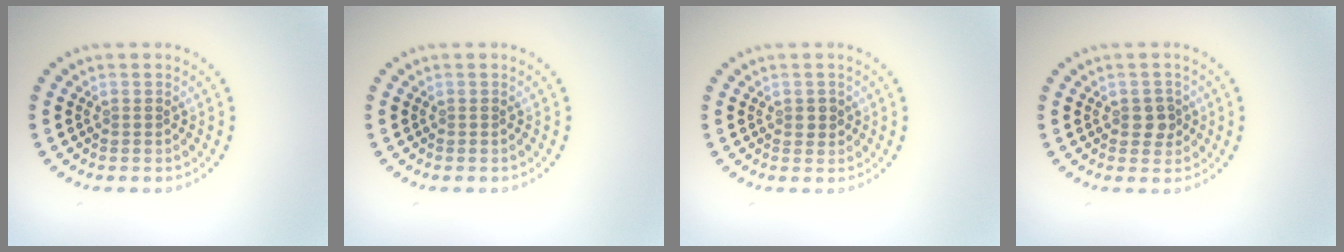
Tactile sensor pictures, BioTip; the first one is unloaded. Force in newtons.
{"total": 0.0}
{"total": 1.0, "press": 1.0, "slide": 0.2}
{"total": 1.8, "press": 1.7, "slide": 0.4}